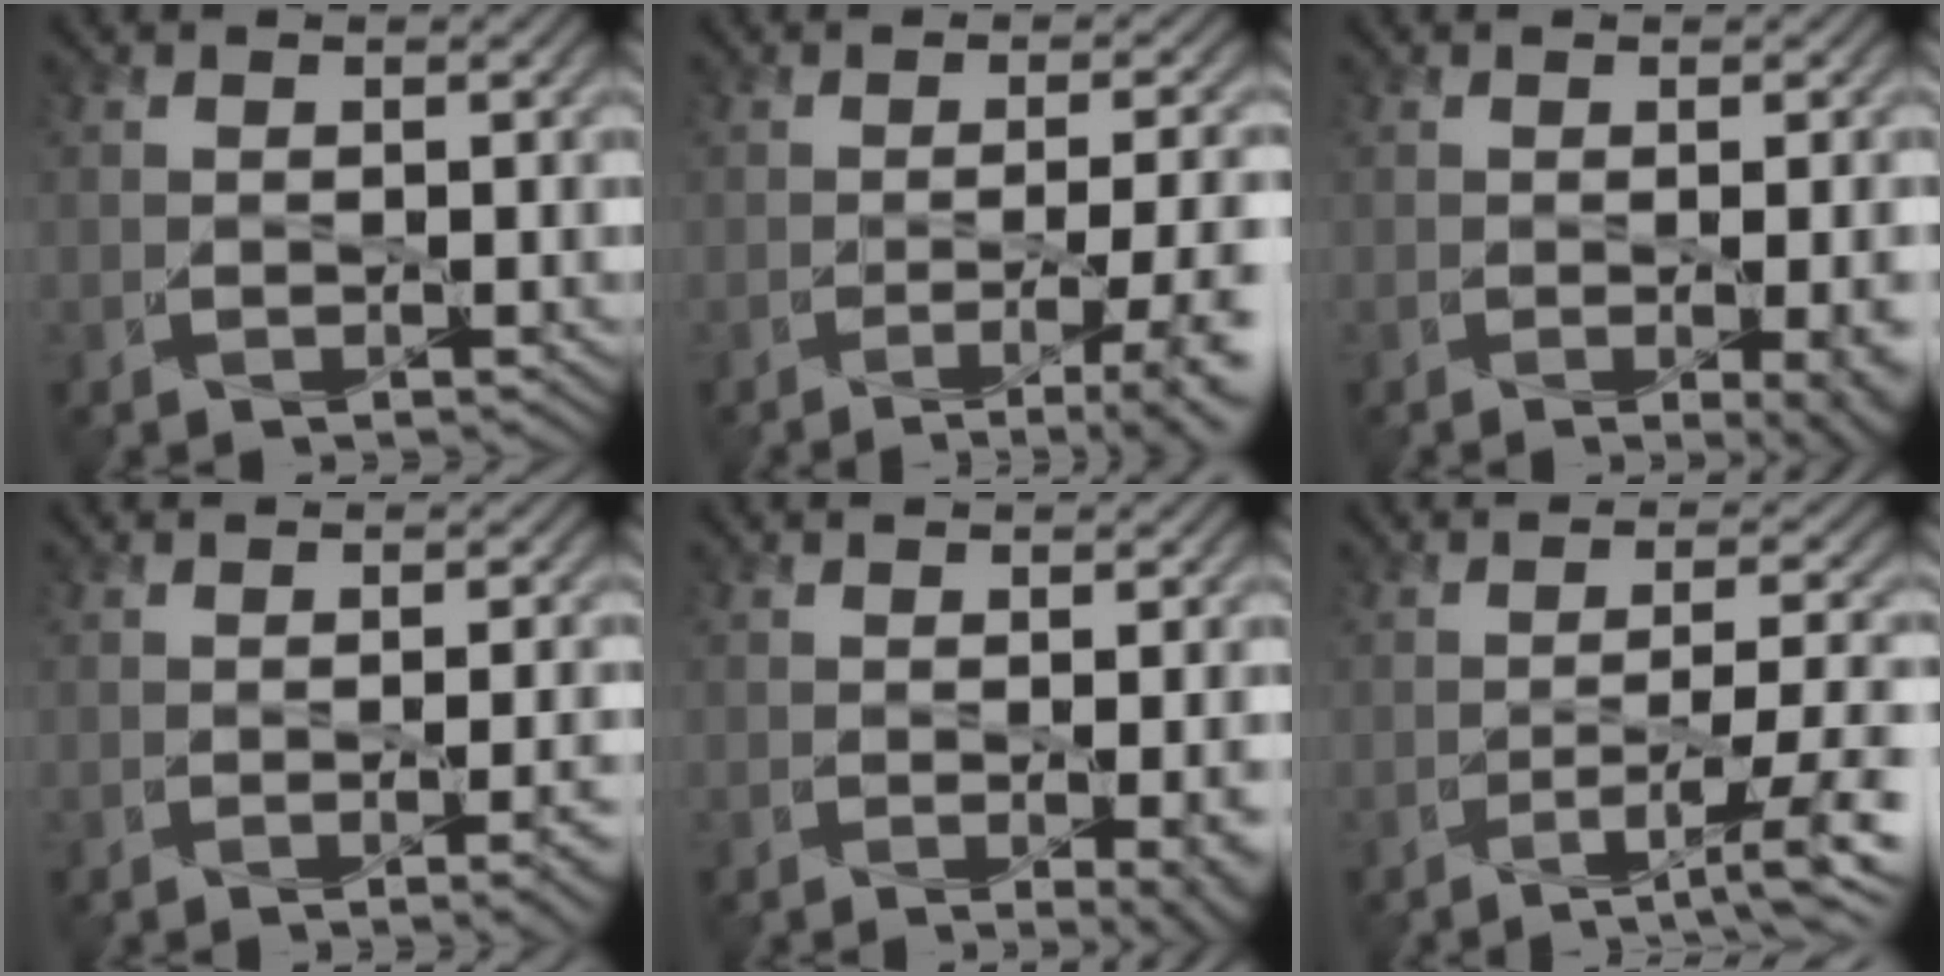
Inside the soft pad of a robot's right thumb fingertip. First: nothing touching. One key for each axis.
{"total": 8.0, "fx": -2.9, "fy": 1.7, "fz": 7.2, "tx": -0.105, "ty": -0.005, "tz": -0.035}
{"total": 5.8, "fx": -1.3, "fy": 1.6, "fz": 5.4, "tx": -0.060, "ty": -0.007, "tz": 0.001}
{"total": 3.7, "fx": -0.8, "fy": 0.7, "fz": 3.6, "tx": -0.048, "ty": 0.002, "tz": -0.006}
{"total": 4.6, "fx": -1.0, "fy": 1.1, "fz": 4.4, "tx": -0.054, "ty": -0.006, "tz": -0.001}
{"total": 6.9, "fx": -3.1, "fy": 0.8, "fz": 6.1, "tx": -0.104, "ty": 0.004, "tz": -0.047}